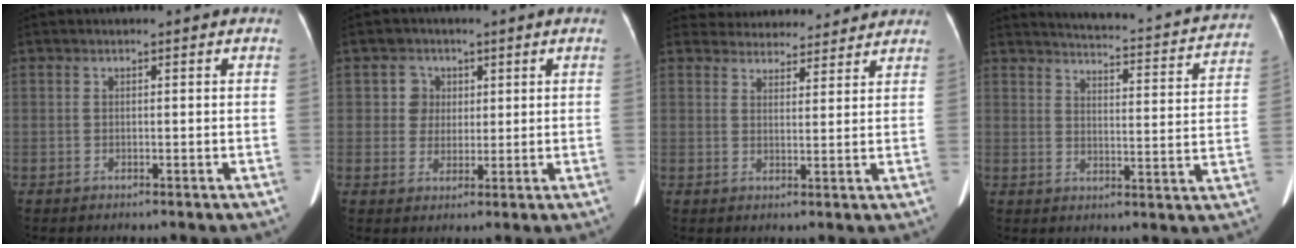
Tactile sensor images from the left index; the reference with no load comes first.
{"total": 3.8, "force": [0.8, 3.7, 0.0], "torque": [0.006, -0.001, 0.019]}
{"total": 11.7, "force": [11.2, 3.0, 1.6], "torque": [-0.003, 0.013, 0.140]}
{"total": 19.4, "force": [18.2, 2.4, 6.5], "torque": [-0.082, -0.054, 0.206]}